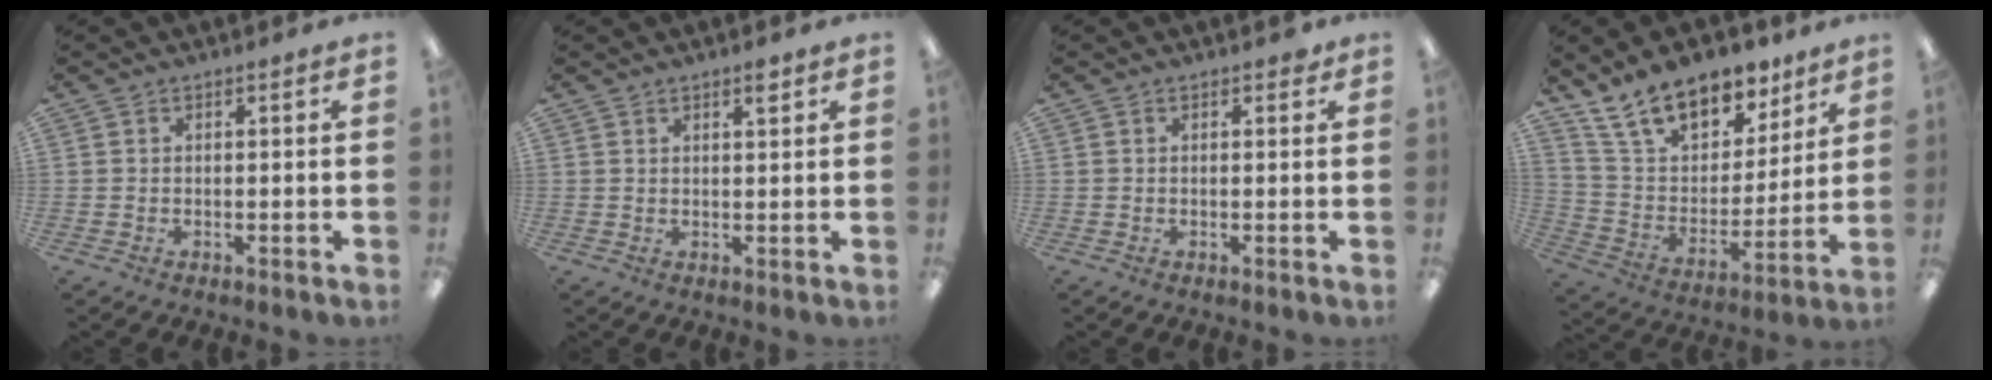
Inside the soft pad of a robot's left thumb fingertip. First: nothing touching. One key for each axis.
{"total": 2.3, "fx": 1.8, "fy": 0.6, "fz": 1.3, "tx": -0.014, "ty": -0.006, "tz": 0.028}
{"total": 1.0, "fx": 0.6, "fy": 0.5, "fz": 0.6, "tx": -0.005, "ty": 0.000, "tz": 0.008}
{"total": 17.3, "fx": 12.9, "fy": 8.8, "fz": 7.3, "tx": -0.139, "ty": -0.073, "tz": 0.239}